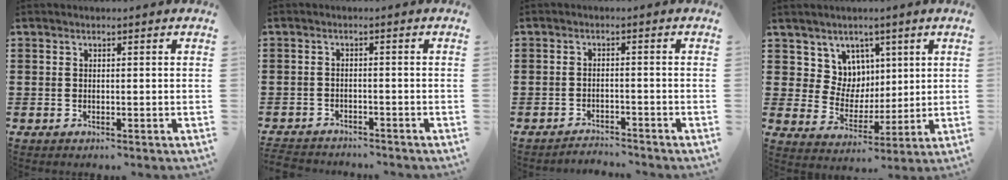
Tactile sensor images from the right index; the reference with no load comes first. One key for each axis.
{"total": 2.1, "fx": -2.1, "fy": 0.2, "fz": -0.2, "tx": -0.003, "ty": 0.001, "tz": -0.047}
{"total": 2.3, "fx": -2.3, "fy": 0.1, "fz": -0.2, "tx": -0.004, "ty": 0.002, "tz": -0.052}
{"total": 7.4, "fx": 3.7, "fy": 6.3, "fz": 0.7, "tx": -0.056, "ty": -0.008, "tz": 0.073}